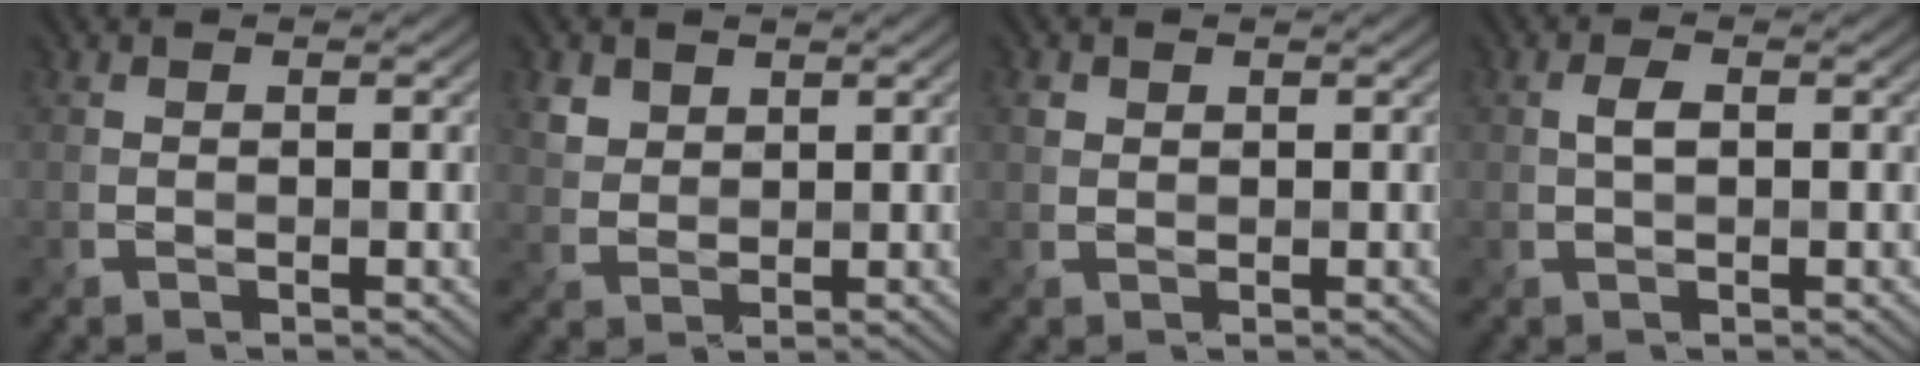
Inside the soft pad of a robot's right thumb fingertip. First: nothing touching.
{"total": 2.5, "force": [1.7, 1.7, 0.6], "torque": [-0.026, -0.002, 0.044]}
{"total": 0.8, "force": [0.5, 0.7, 0.0], "torque": [-0.006, -0.004, 0.013]}
{"total": 1.7, "force": [0.1, 0.8, 1.5], "torque": [-0.035, 0.002, 0.002]}